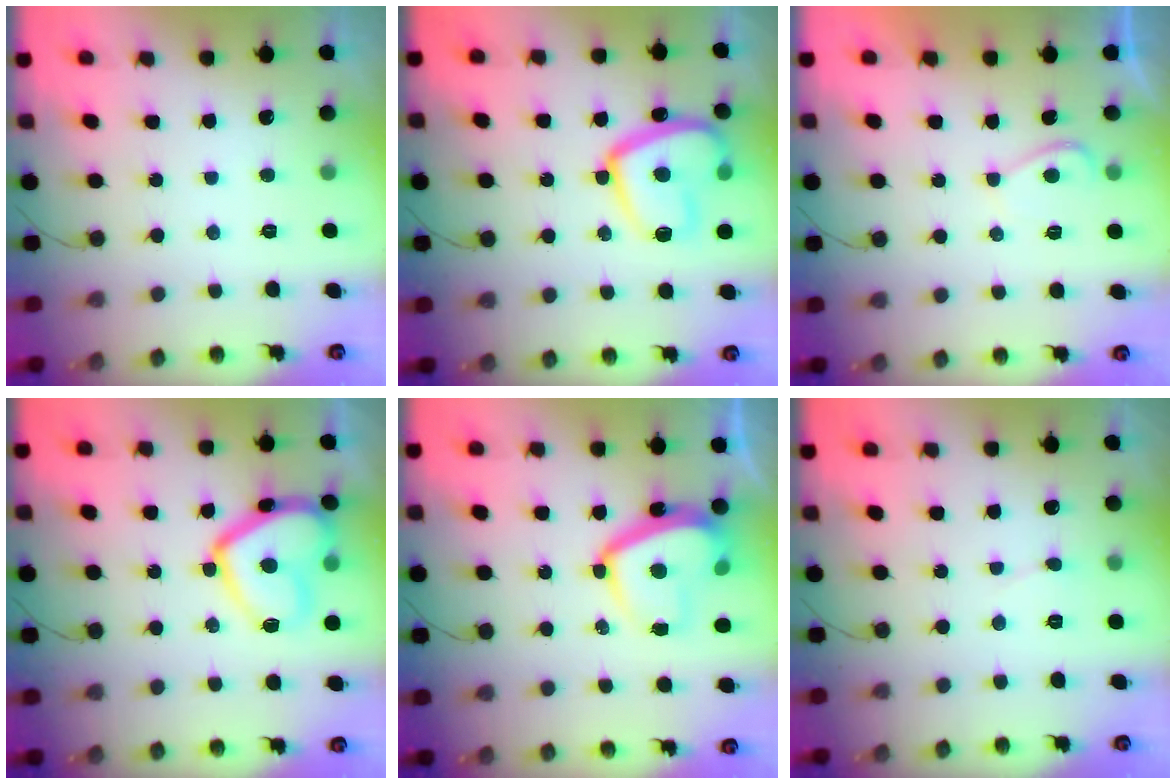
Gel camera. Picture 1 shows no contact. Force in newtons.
{"total": 17.7, "press": 17.5, "slide": 2.0}
{"total": 2.6, "press": 2.4, "slide": 0.8}
{"total": 14.6, "press": 14.5, "slide": 1.4}
{"total": 11.7, "press": 11.6, "slide": 0.9}
{"total": 2.5, "press": 2.5, "slide": 0.1}